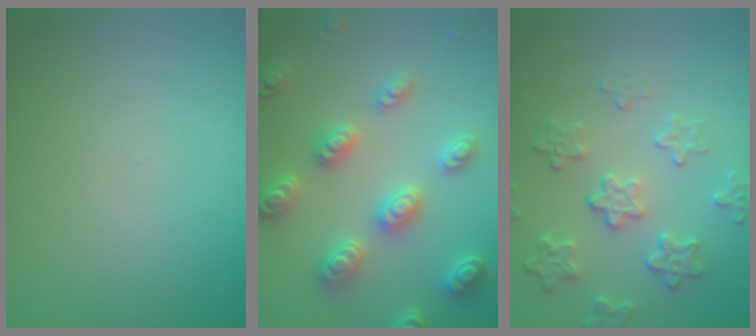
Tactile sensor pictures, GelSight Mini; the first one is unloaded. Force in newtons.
{"total": 5.2, "press": 5.0, "slide": 1.2}
{"total": 4.1, "press": 3.3, "slide": 2.5}